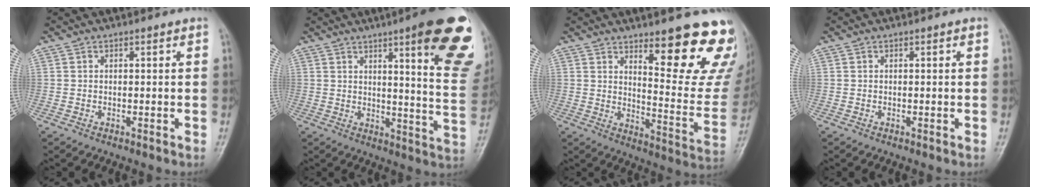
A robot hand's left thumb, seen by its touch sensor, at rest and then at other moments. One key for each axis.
{"total": 20.4, "fx": 10.7, "fy": 3.7, "fz": 17.0, "tx": -0.182, "ty": -0.052, "tz": 0.128}
{"total": 18.3, "fx": 11.4, "fy": 4.7, "fz": 13.5, "tx": -0.123, "ty": -0.091, "tz": 0.162}
{"total": 0.0}